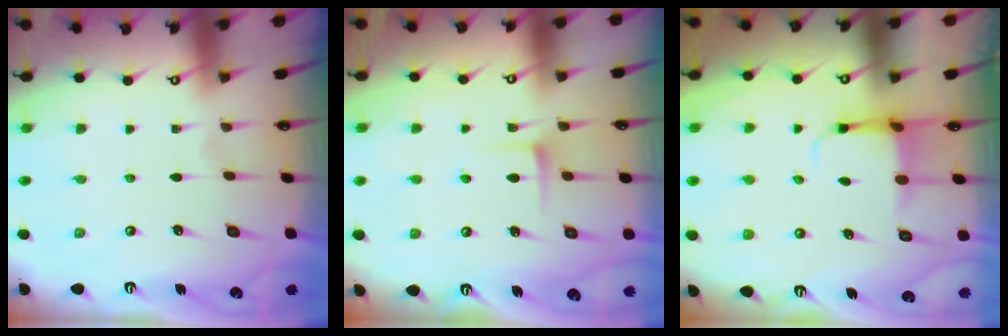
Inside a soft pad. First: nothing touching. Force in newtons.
{"total": 5.3, "press": 5.2, "slide": 0.8}
{"total": 3.9, "press": 3.7, "slide": 1.3}